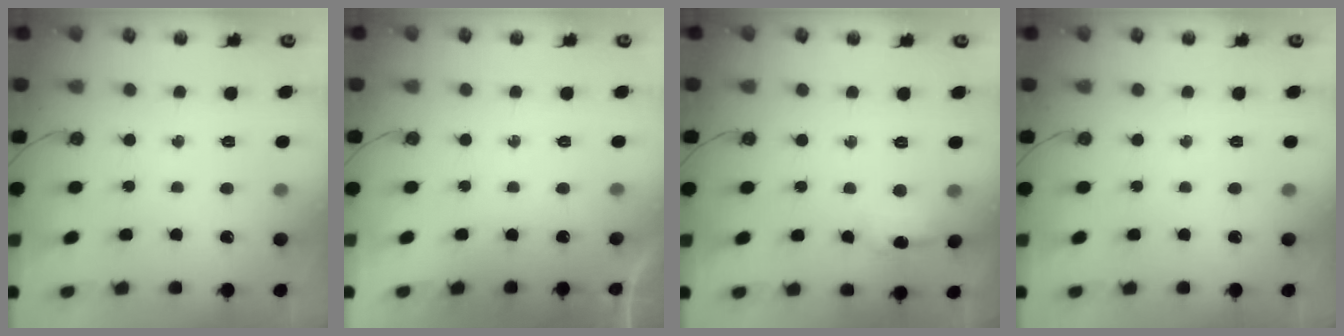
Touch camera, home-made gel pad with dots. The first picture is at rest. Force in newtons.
{"total": 0.0}
{"total": 8.5, "press": 8.4, "slide": 1.2}
{"total": 0.0}